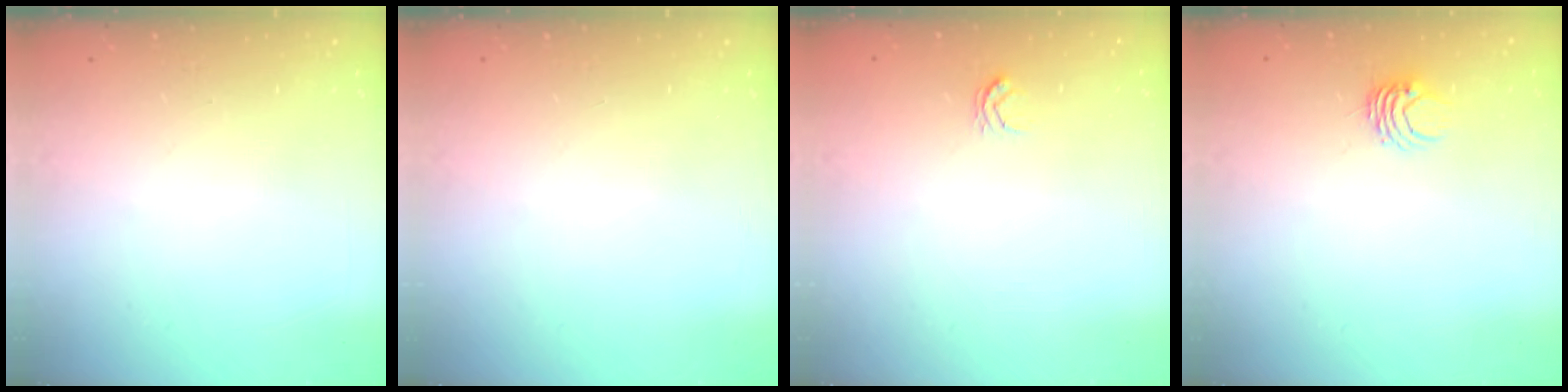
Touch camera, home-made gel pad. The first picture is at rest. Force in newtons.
{"total": 0.0}
{"total": 2.6, "press": 2.6, "slide": 0.3}
{"total": 3.9, "press": 3.9, "slide": 0.3}